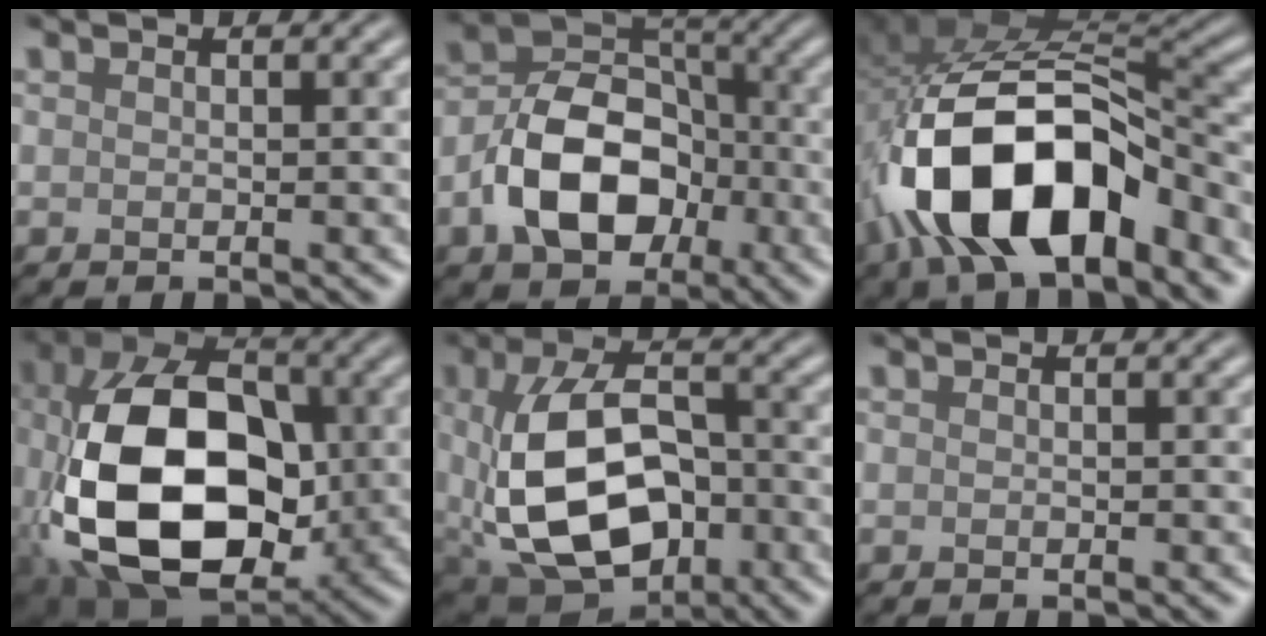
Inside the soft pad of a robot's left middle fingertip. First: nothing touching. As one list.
[{"total": 8.8, "force": [-2.9, 6.0, 5.8], "torque": [-0.103, 0.010, -0.063]}, {"total": 13.7, "force": [-5.3, 7.4, 10.2], "torque": [-0.184, 0.000, -0.086]}, {"total": 15.8, "force": [-2.2, 9.9, 12.1], "torque": [-0.230, -0.011, -0.040]}, {"total": 11.9, "force": [-1.5, 7.2, 9.3], "torque": [-0.186, -0.020, -0.017]}, {"total": 0.0}]